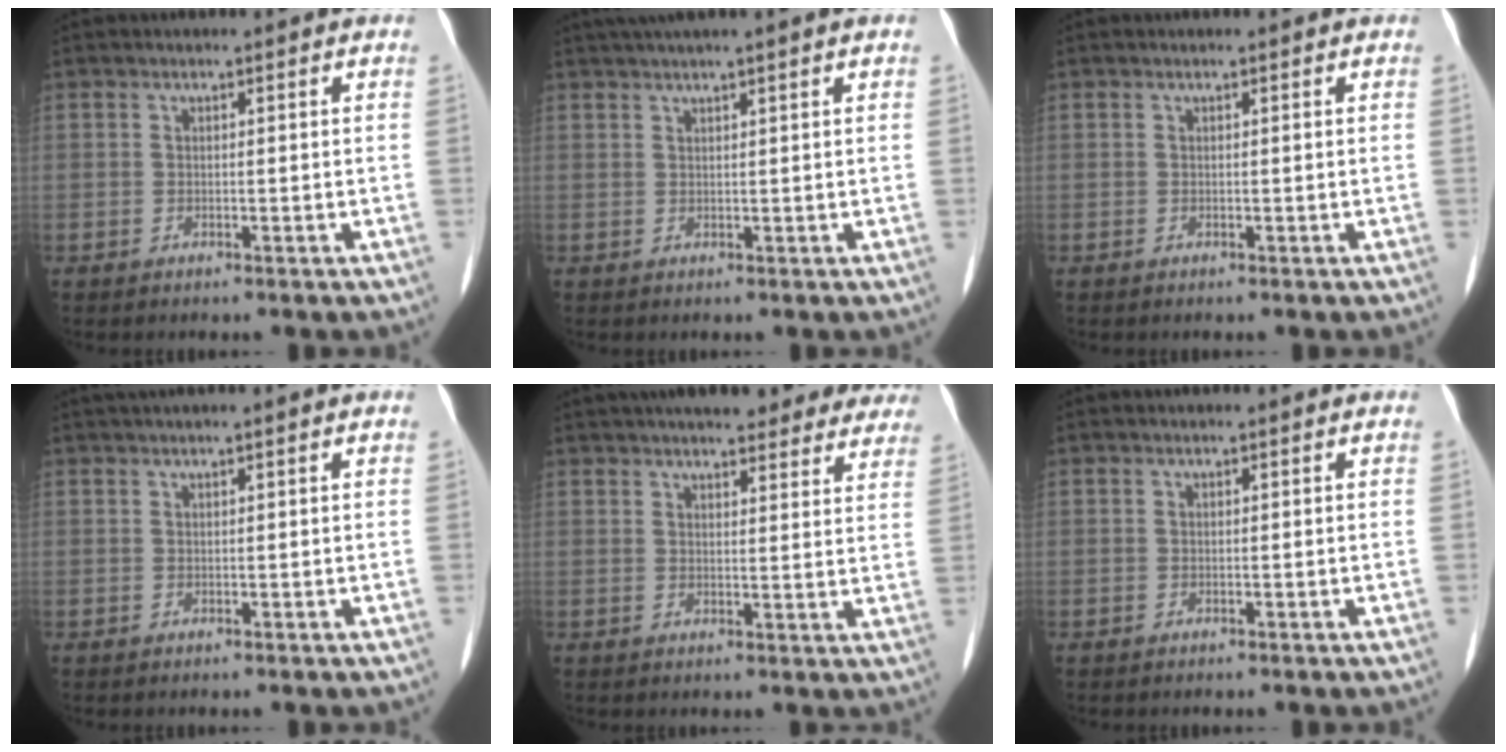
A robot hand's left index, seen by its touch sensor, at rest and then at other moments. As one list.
[{"total": 5.2, "force": [3.9, -0.6, 3.3], "torque": [-0.053, 0.034, 0.068]}, {"total": 0.0}, {"total": 1.8, "force": [1.3, -0.4, 1.2], "torque": [-0.025, 0.019, 0.030]}, {"total": 21.7, "force": [18.8, 5.4, 9.5], "torque": [-0.125, 0.018, 0.223]}, {"total": 0.0}]